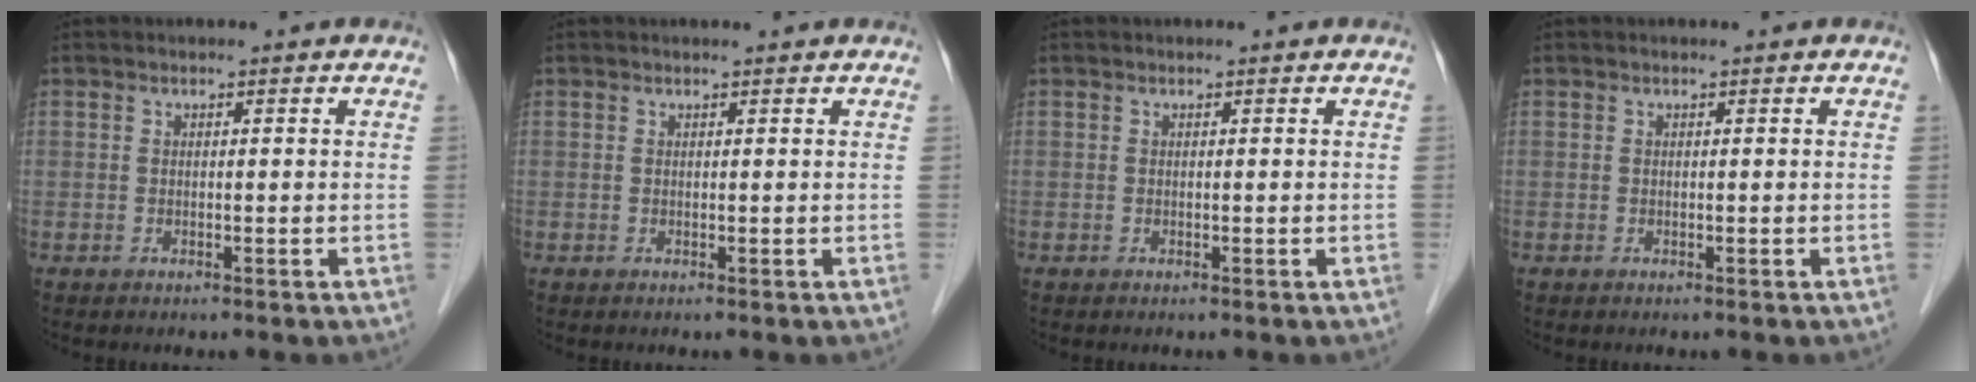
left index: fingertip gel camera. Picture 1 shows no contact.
{"total": 1.3, "force": [1.2, 0.3, 0.5], "torque": [0.001, 0.008, 0.018]}
{"total": 0.0}
{"total": 0.0}